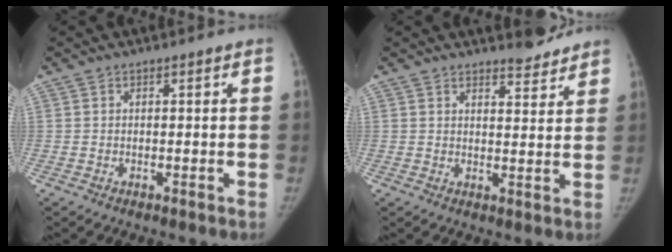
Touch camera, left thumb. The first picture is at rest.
{"total": 4.5, "force": [4.1, 1.0, 1.3], "torque": [-0.004, -0.037, 0.059]}